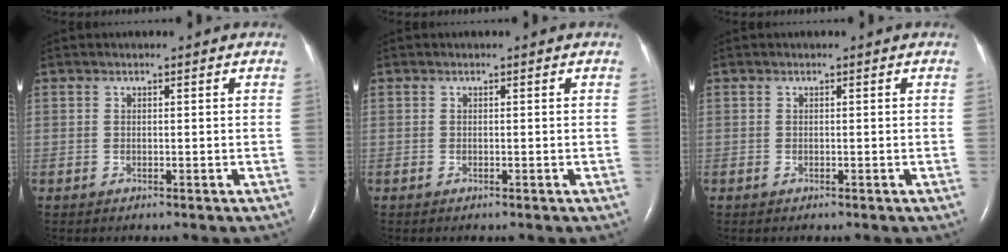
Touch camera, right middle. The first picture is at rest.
{"total": 0.0}
{"total": 0.0}